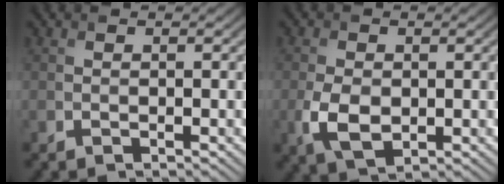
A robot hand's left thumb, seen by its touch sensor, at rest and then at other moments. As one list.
[{"total": 4.7, "force": [-0.8, 3.1, 3.5], "torque": [-0.086, -0.012, -0.015]}]